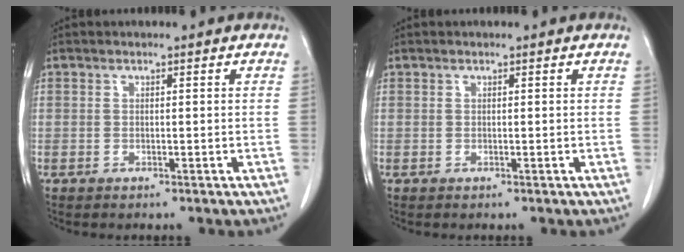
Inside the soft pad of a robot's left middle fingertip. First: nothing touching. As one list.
[{"total": 0.0}]